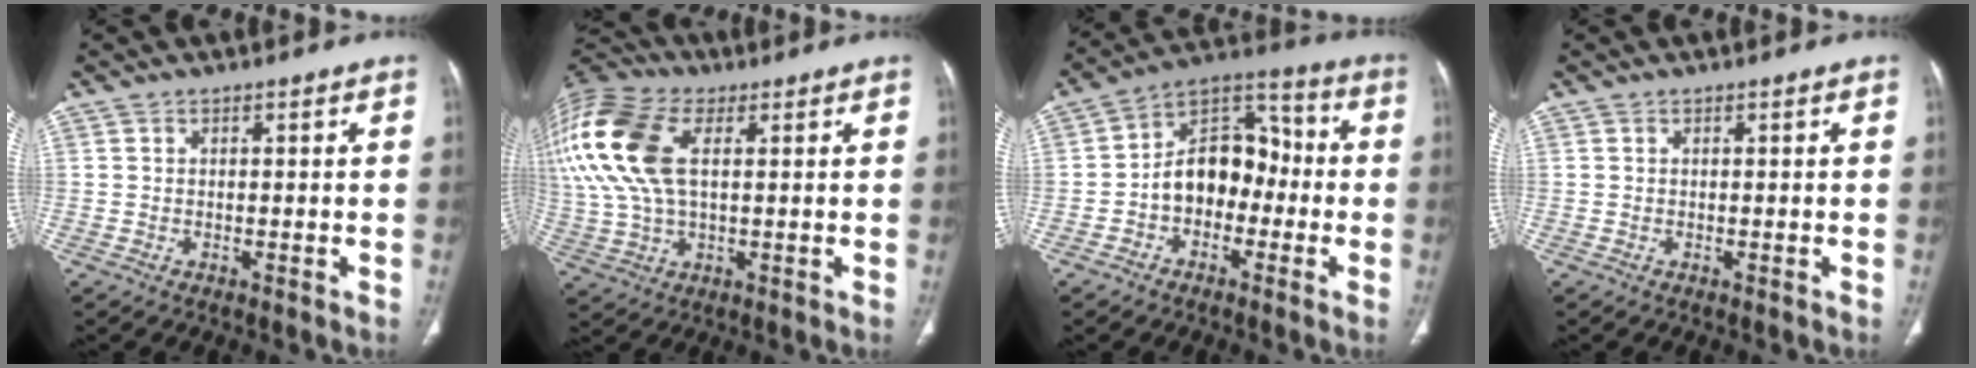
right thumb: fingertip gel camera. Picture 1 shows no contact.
{"total": 23.0, "force": [5.8, 13.2, 17.9], "torque": [-0.443, 0.023, 0.104]}
{"total": 12.8, "force": [-2.3, 9.3, 8.5], "torque": [-0.100, 0.051, -0.052]}
{"total": 0.0}